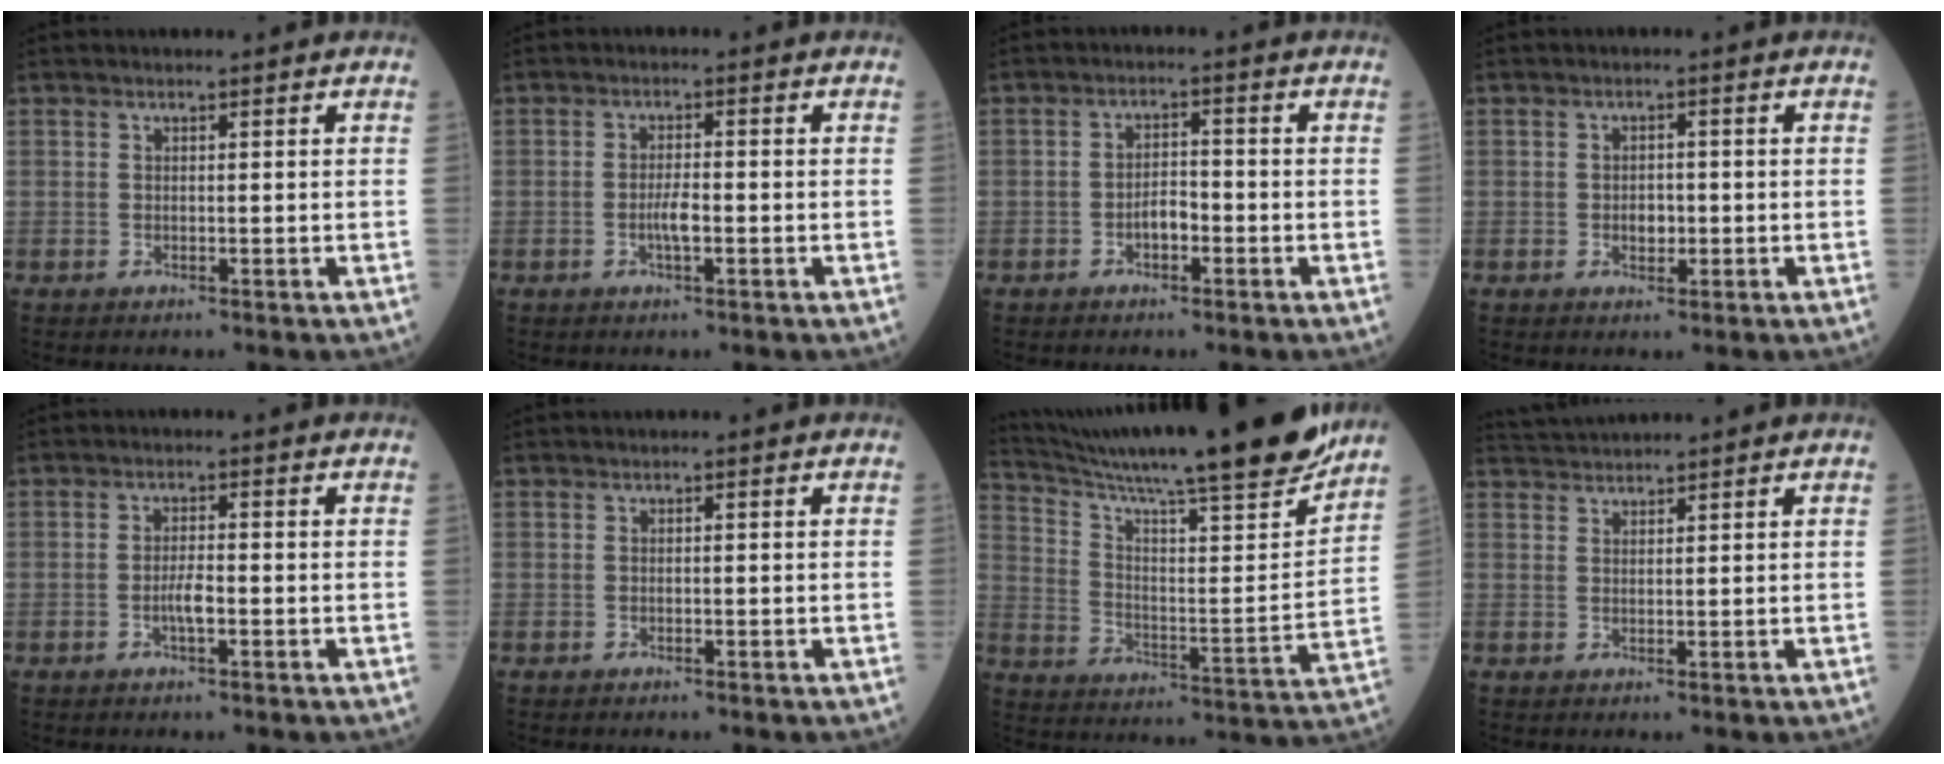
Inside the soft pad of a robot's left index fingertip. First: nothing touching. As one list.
[{"total": 2.6, "force": [-1.0, 0.4, 2.3], "torque": [-0.045, -0.002, -0.020]}, {"total": 2.9, "force": [-1.5, 1.2, 2.2], "torque": [-0.034, 0.004, -0.030]}, {"total": 2.1, "force": [-0.6, 1.3, 1.5], "torque": [-0.021, 0.000, -0.010]}, {"total": 2.5, "force": [-1.1, 0.4, 2.2], "torque": [-0.041, -0.002, -0.021]}, {"total": 0.0}, {"total": 25.6, "force": [21.9, 0.4, 13.3], "torque": [-0.223, -0.053, 0.318]}, {"total": 3.8, "force": [3.8, -0.4, 0.6], "torque": [-0.013, 0.029, 0.072]}]